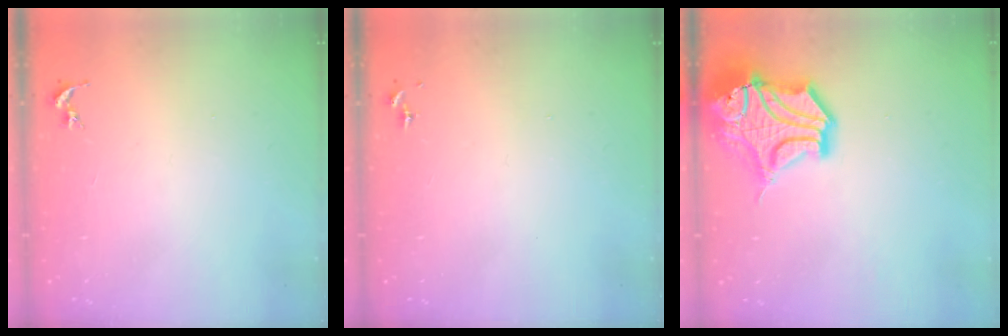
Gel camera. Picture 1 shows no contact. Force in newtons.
{"total": 0.0}
{"total": 16.9, "press": 16.7, "slide": 2.3}